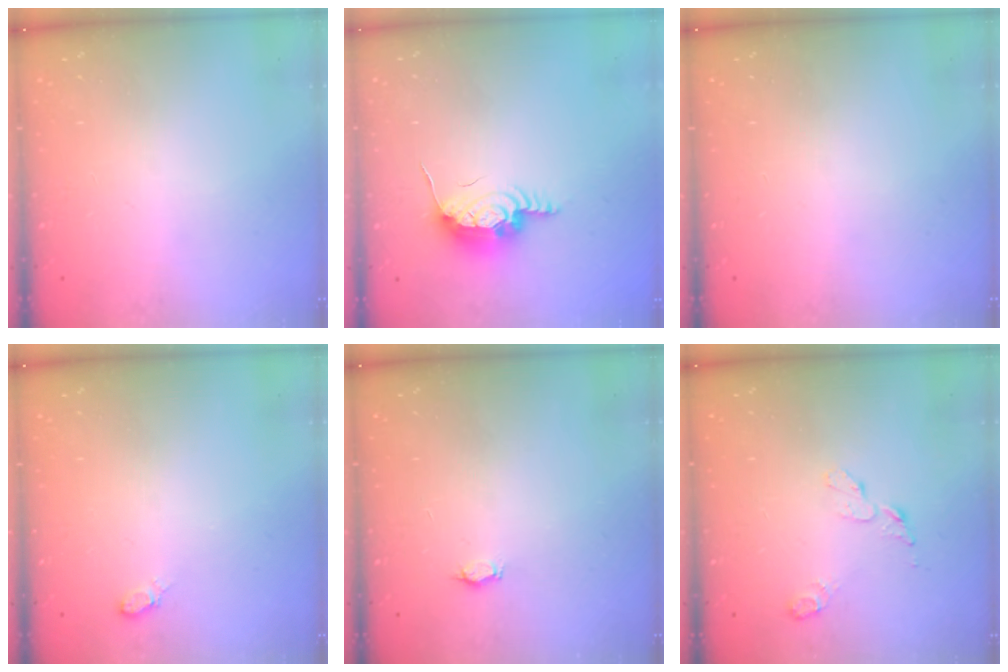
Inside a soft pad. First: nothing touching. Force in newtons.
{"total": 10.3, "press": 10.2, "slide": 1.0}
{"total": 0.0}
{"total": 10.5, "press": 4.9, "slide": 9.4}
{"total": 2.2, "press": 2.2, "slide": 0.3}
{"total": 5.0, "press": 5.0, "slide": 0.6}